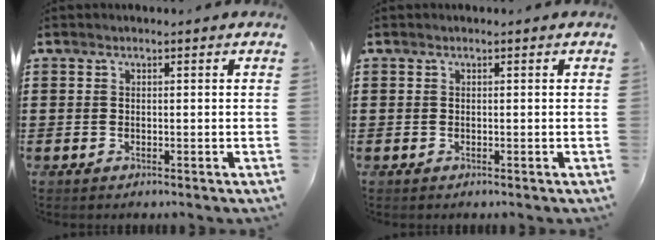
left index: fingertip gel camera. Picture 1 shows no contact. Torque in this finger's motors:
{"motor_torque": [0.00, 0.00, 0.00, 0.00]}